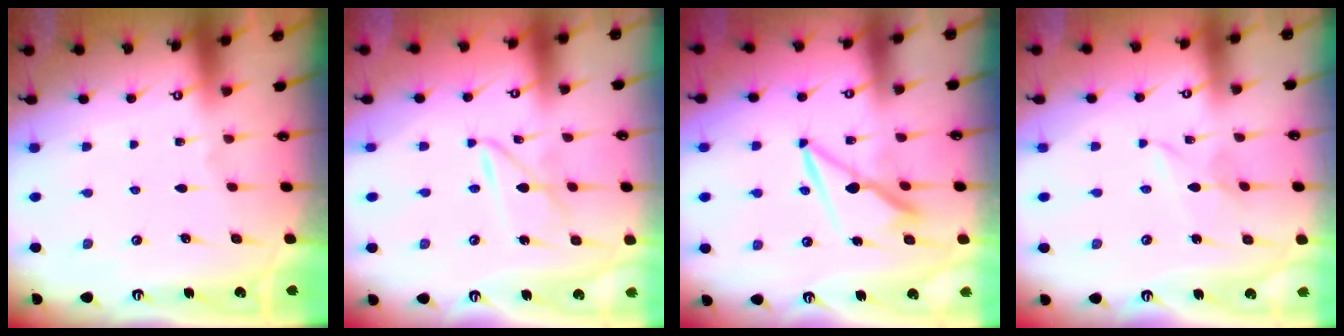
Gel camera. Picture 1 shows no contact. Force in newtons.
{"total": 5.8, "press": 5.8, "slide": 0.5}
{"total": 7.9, "press": 7.8, "slide": 1.1}
{"total": 2.5, "press": 2.5, "slide": 0.2}